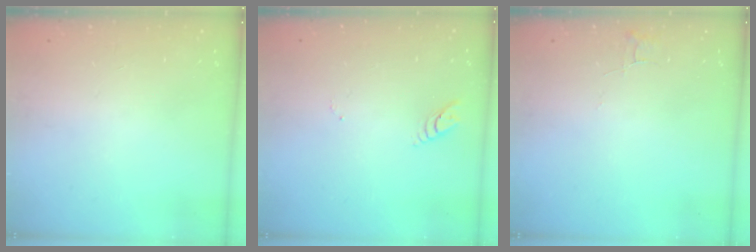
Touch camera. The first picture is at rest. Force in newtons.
{"total": 3.0, "press": 2.9, "slide": 0.4}
{"total": 3.5, "press": 3.5, "slide": 0.3}